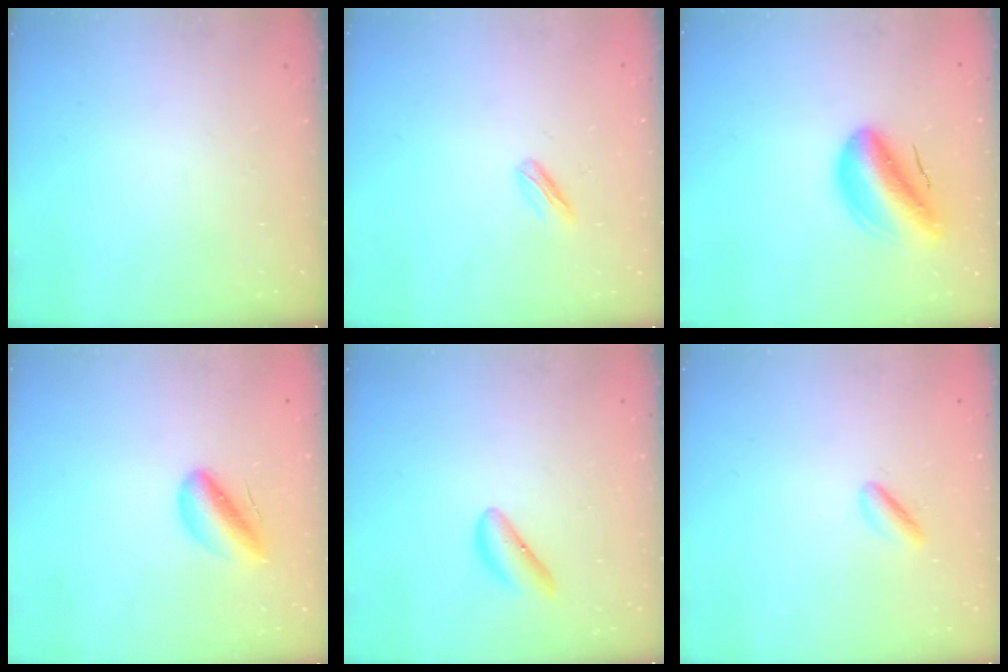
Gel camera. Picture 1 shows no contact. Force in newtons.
{"total": 2.8, "press": 2.7, "slide": 0.6}
{"total": 11.2, "press": 10.6, "slide": 3.4}
{"total": 8.6, "press": 8.3, "slide": 2.4}
{"total": 6.2, "press": 6.1, "slide": 0.5}
{"total": 2.5, "press": 2.4, "slide": 0.8}